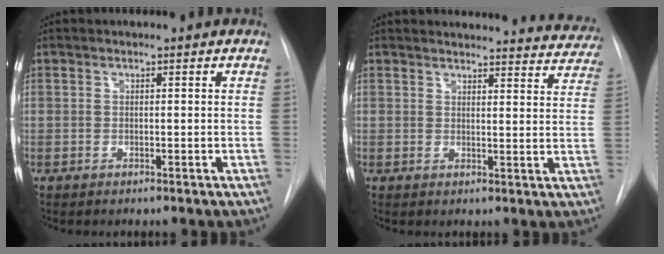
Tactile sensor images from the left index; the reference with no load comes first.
{"total": 16.9, "force": [16.4, 3.4, 2.6], "torque": [-0.009, -0.042, 0.167]}